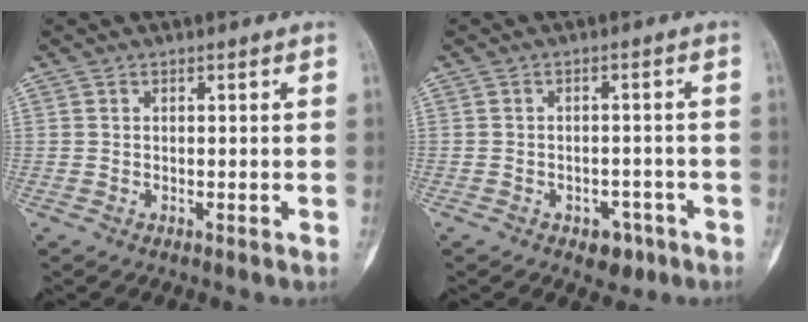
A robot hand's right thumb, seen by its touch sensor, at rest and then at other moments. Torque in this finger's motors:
{"motor_torque": [0.64, 0.42, 0.31, -0.27, 0.04]}